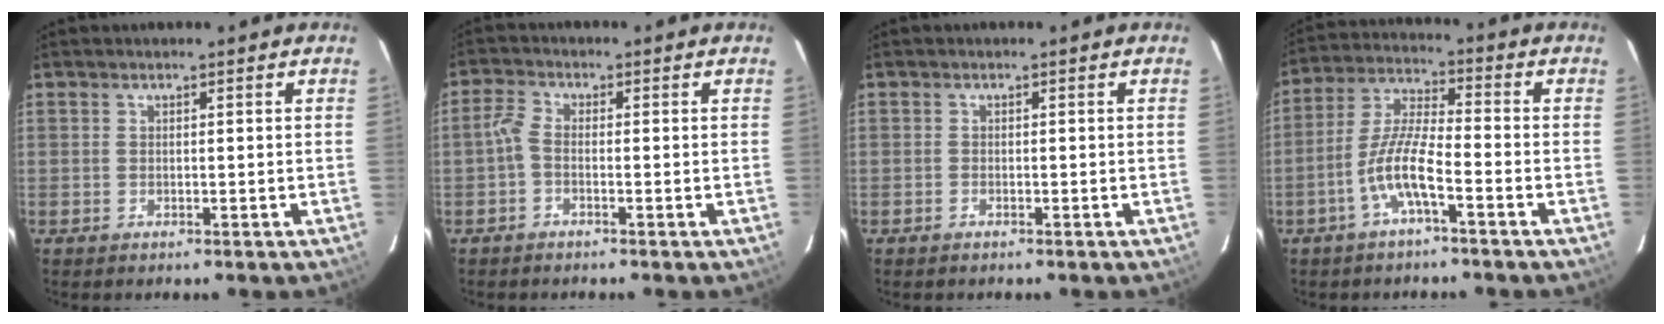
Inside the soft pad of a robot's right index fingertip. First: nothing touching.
{"total": 2.3, "force": [-1.1, 1.1, 1.8], "torque": [-0.047, 0.009, -0.026]}
{"total": 0.5, "force": [-0.5, 0.2, 0.1], "torque": [-0.002, 0.000, -0.011]}
{"total": 8.2, "force": [-4.0, 1.2, 7.0], "torque": [-0.155, 0.008, -0.080]}